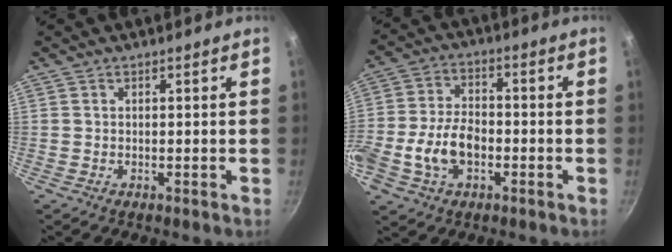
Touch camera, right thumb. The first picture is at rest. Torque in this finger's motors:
{"motor_torque": [2.42, 2.58, 1.37, -1.40, 0.43]}